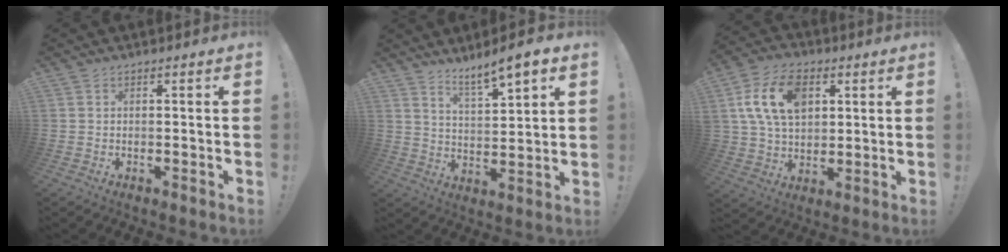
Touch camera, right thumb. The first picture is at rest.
{"total": 8.2, "force": [6.6, 1.7, 4.6], "torque": [-0.072, -0.044, 0.113]}
{"total": 15.7, "force": [5.2, 10.9, 10.1], "torque": [-0.182, -0.010, 0.099]}